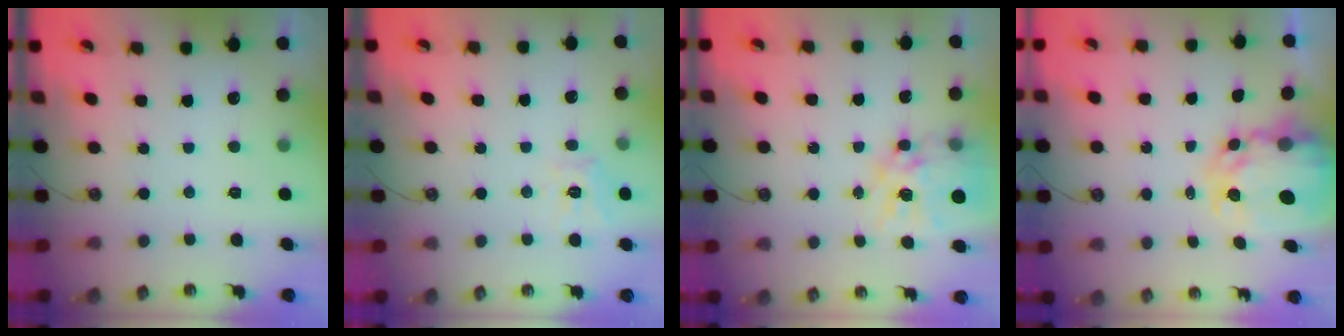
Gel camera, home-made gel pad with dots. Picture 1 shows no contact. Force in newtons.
{"total": 10.4, "press": 10.4, "slide": 1.0}
{"total": 15.9, "press": 15.8, "slide": 1.6}
{"total": 8.4, "press": 8.4, "slide": 0.7}